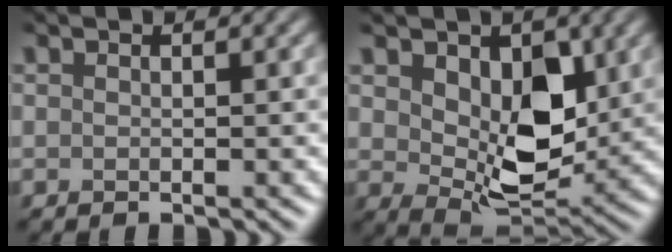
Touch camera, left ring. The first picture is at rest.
{"total": 6.3, "force": [1.7, 4.0, 4.6], "torque": [-0.080, -0.020, 0.027]}